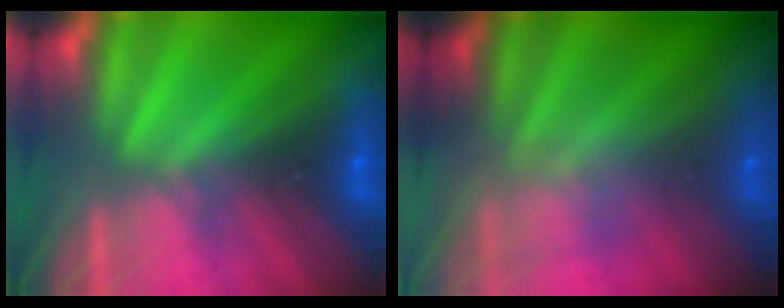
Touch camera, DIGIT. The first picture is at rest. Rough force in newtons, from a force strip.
{"total": 2.3}